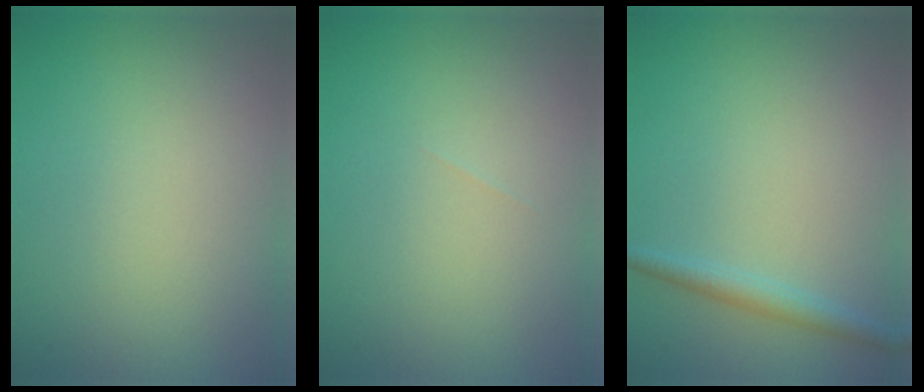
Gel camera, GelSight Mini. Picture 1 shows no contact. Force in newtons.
{"total": 0.0}
{"total": 1.9, "press": 1.9, "slide": 0.2}